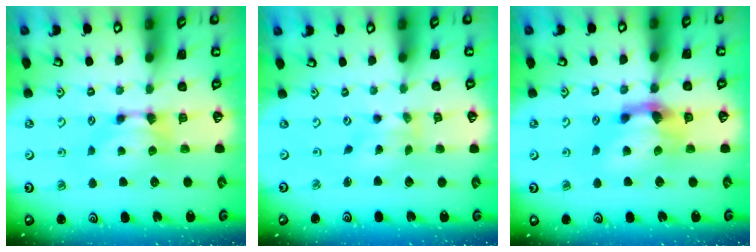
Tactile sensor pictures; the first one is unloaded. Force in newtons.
{"total": 2.2, "press": 2.0, "slide": 1.0}
{"total": 4.6, "press": 4.1, "slide": 2.1}